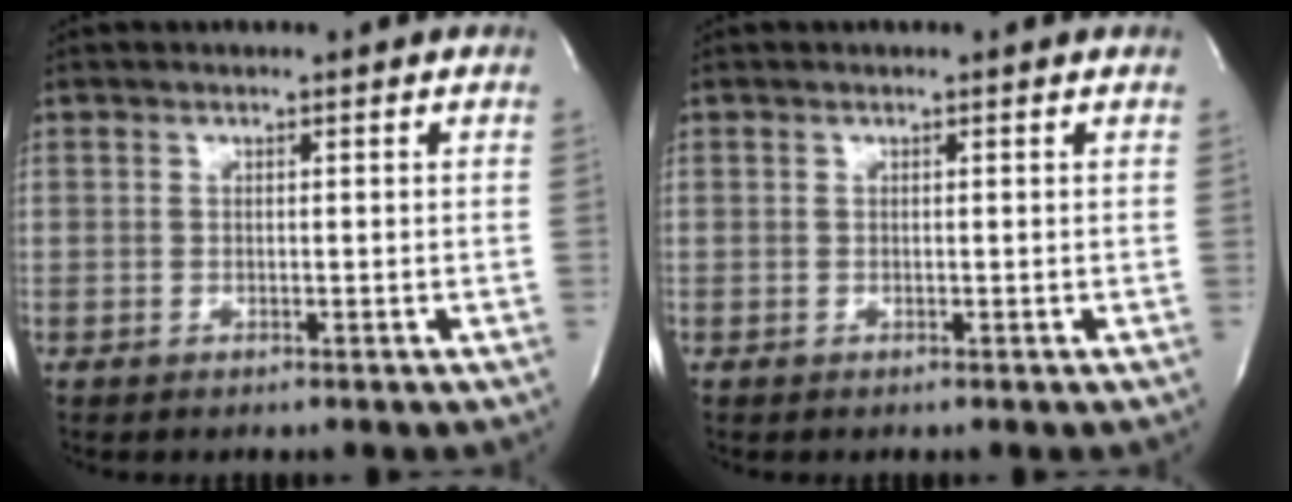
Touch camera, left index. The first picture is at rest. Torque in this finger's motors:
{"motor_torque": [-0.08, -0.04, -0.05, -0.01]}